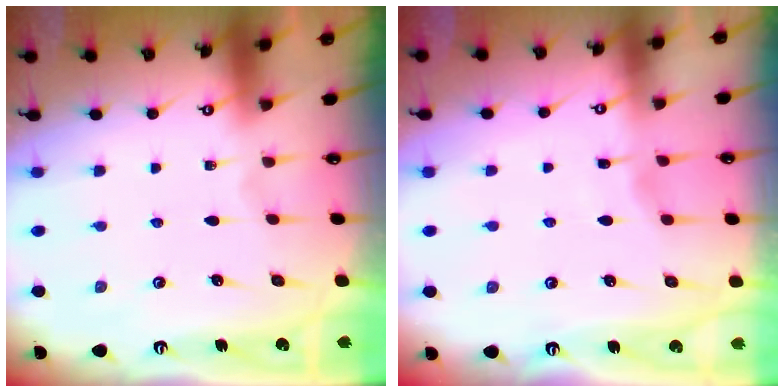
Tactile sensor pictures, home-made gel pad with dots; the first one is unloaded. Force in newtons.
{"total": 2.6, "press": 2.6, "slide": 0.3}